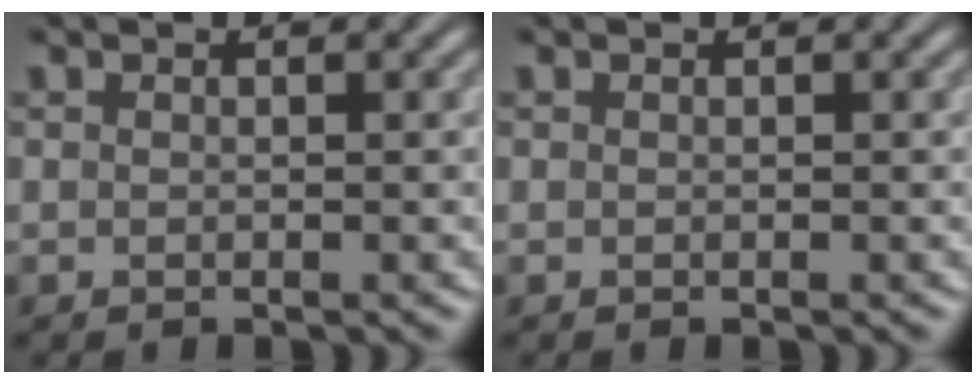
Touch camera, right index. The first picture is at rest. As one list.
[{"total": 0.0}]